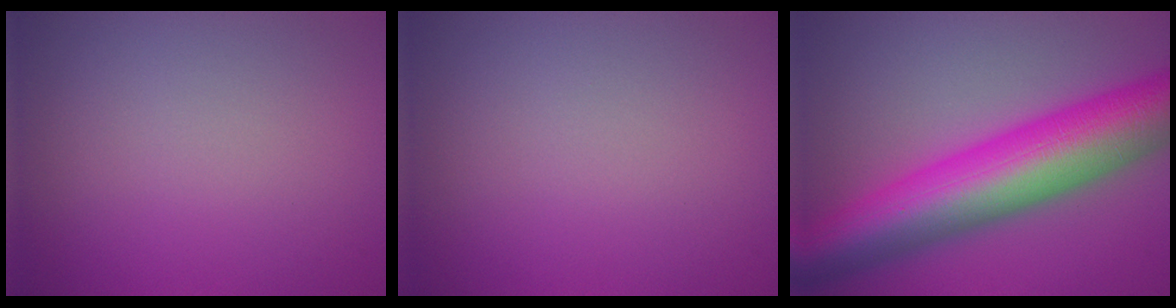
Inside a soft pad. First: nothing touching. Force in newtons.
{"total": 0.0}
{"total": 12.8, "press": 12.8, "slide": 0.1}